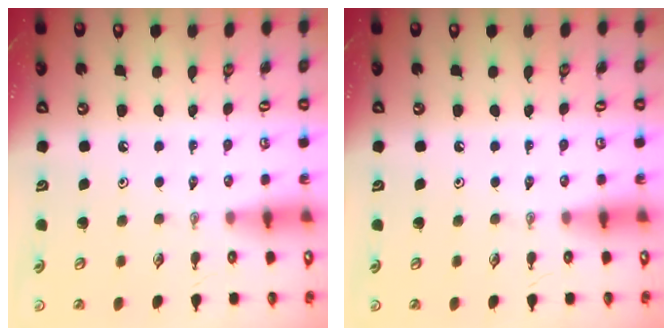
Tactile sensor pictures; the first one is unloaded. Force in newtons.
{"total": 0.0}